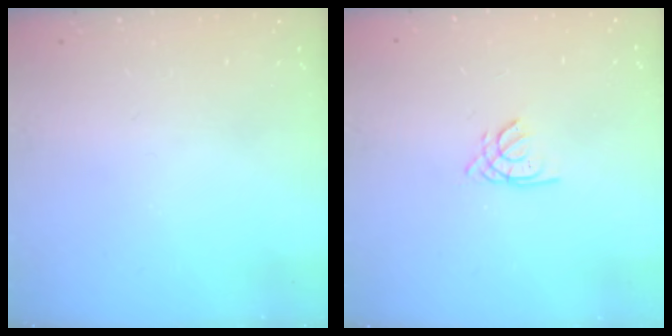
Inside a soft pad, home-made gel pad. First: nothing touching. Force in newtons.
{"total": 1.5, "press": 1.5, "slide": 0.1}